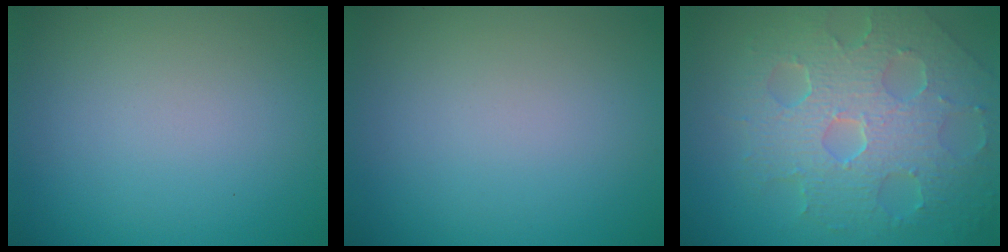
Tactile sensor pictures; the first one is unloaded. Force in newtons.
{"total": 0.0}
{"total": 8.5, "press": 5.9, "slide": 6.1}